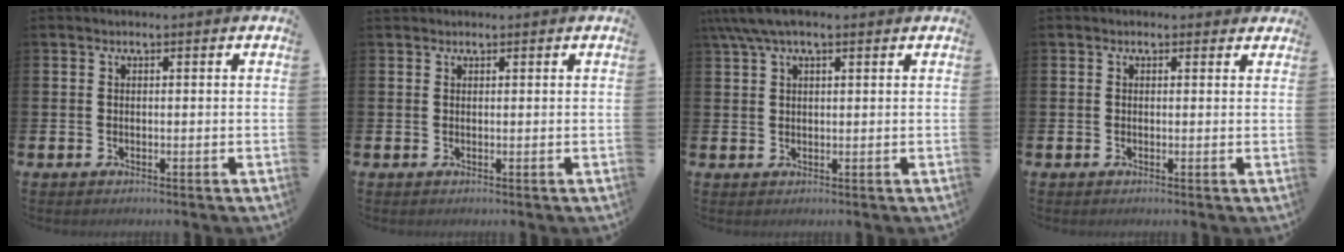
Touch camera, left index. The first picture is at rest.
{"total": 0.9, "force": [0.8, 0.4, 0.0], "torque": [0.008, 0.000, 0.013]}
{"total": 4.4, "force": [3.0, 1.5, 2.9], "torque": [-0.061, 0.003, 0.053]}
{"total": 0.7, "force": [0.3, 0.6, 0.1], "torque": [-0.002, 0.008, 0.004]}